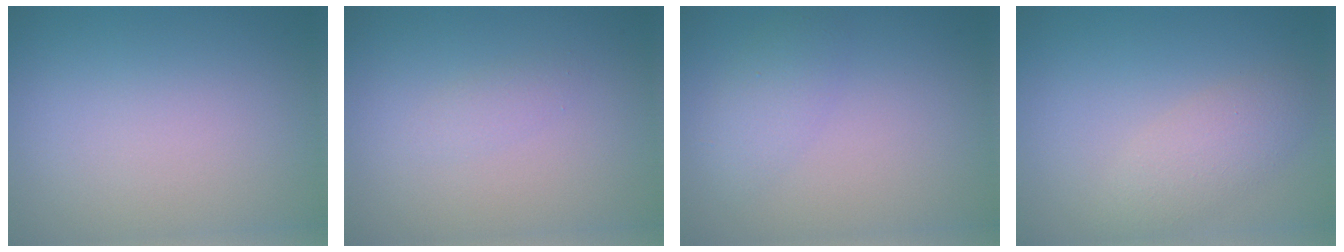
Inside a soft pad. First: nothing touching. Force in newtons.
{"total": 0.8, "press": 0.8, "slide": 0.0}
{"total": 2.0, "press": 2.0, "slide": 0.2}
{"total": 2.8, "press": 2.8, "slide": 0.2}